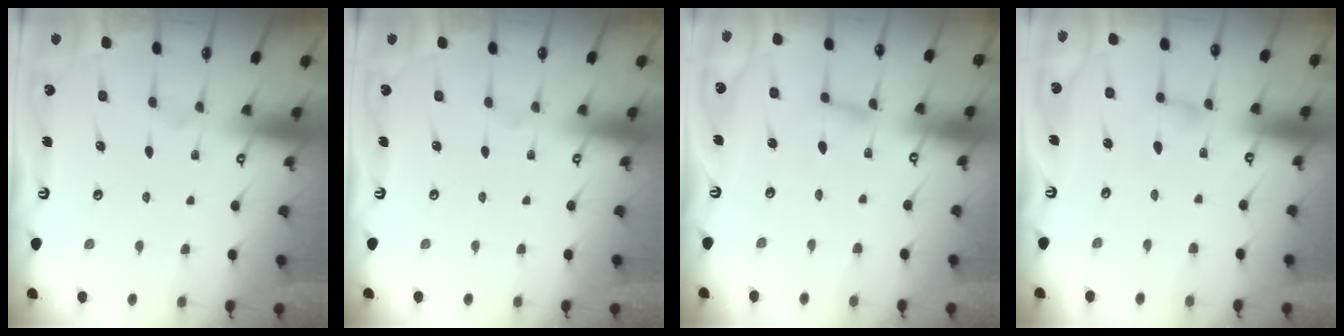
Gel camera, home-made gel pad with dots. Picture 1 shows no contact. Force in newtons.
{"total": 0.0}
{"total": 2.5, "press": 2.5, "slide": 0.2}
{"total": 3.5, "press": 3.5, "slide": 0.3}